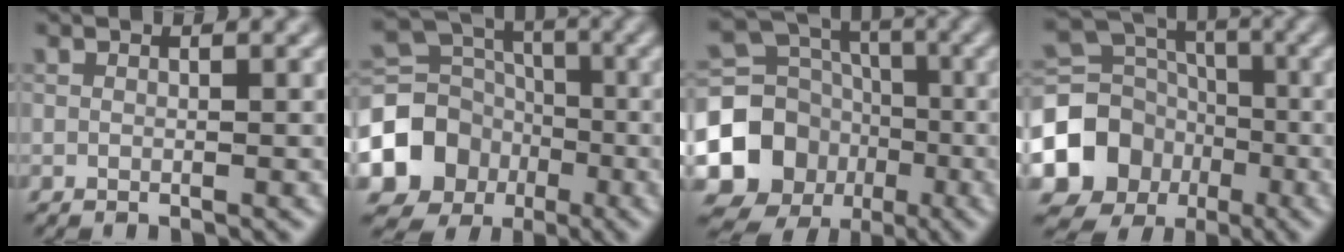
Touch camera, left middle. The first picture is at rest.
{"total": 8.5, "force": [-3.1, 7.2, 3.3], "torque": [-0.074, -0.005, -0.067]}
{"total": 10.5, "force": [-3.1, 9.2, 4.1], "torque": [-0.094, -0.015, -0.061]}
{"total": 9.4, "force": [-3.2, 8.0, 3.7], "torque": [-0.090, -0.011, -0.063]}